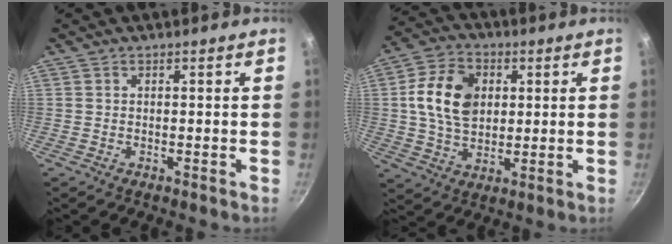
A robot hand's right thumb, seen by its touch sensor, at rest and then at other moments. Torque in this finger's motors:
{"motor_torque": [2.45, 2.56, 1.17, -0.72, 0.74]}